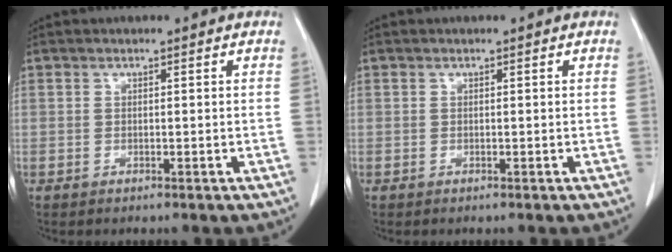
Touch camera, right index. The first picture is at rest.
{"total": 0.0}